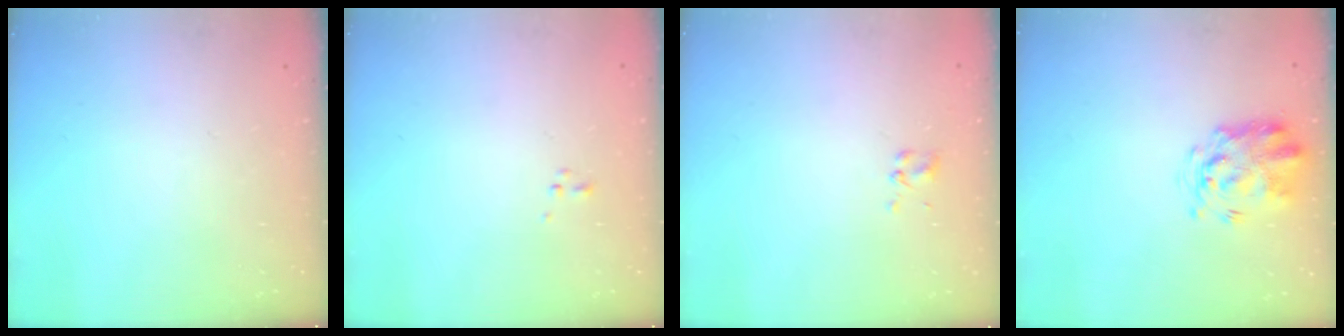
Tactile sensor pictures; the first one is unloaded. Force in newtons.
{"total": 0.6, "press": 0.6, "slide": 0.1}
{"total": 1.7, "press": 1.5, "slide": 0.8}
{"total": 3.6, "press": 3.5, "slide": 0.6}